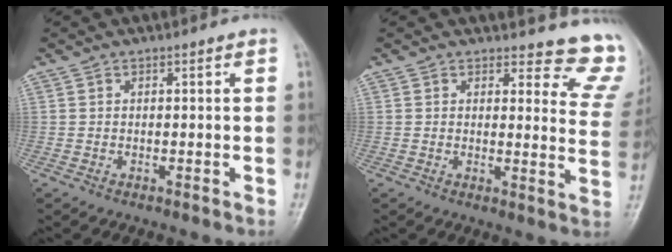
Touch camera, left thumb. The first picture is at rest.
{"total": 11.8, "force": [11.2, 3.6, 0.5], "torque": [0.050, -0.109, 0.082]}